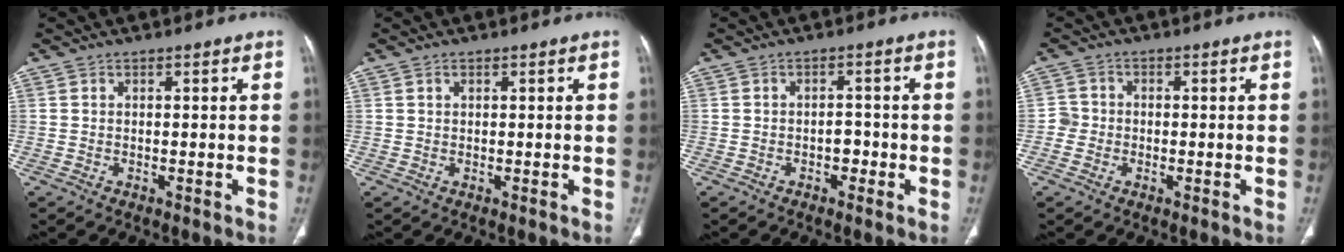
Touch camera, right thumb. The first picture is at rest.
{"total": 0.7, "force": [0.4, 0.4, 0.4], "torque": [-0.008, 0.000, 0.007]}
{"total": 2.5, "force": [-1.0, 1.7, 1.5], "torque": [-0.008, 0.009, -0.016]}
{"total": 2.9, "force": [-0.7, 2.8, 0.6], "torque": [0.010, 0.010, -0.023]}